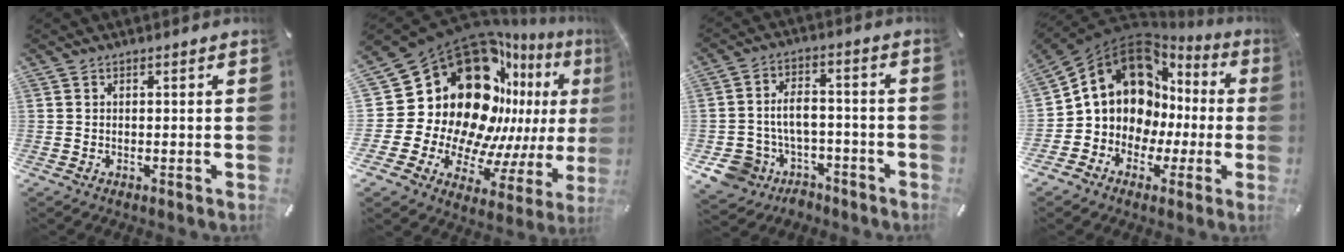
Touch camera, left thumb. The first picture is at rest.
{"total": 29.0, "force": [7.8, 20.7, 18.8], "torque": [-0.311, -0.138, 0.198]}
{"total": 9.8, "force": [-2.2, 8.4, 4.5], "torque": [-0.103, 0.015, -0.030]}
{"total": 14.0, "force": [3.5, 12.1, 6.0], "torque": [-0.119, -0.038, 0.073]}